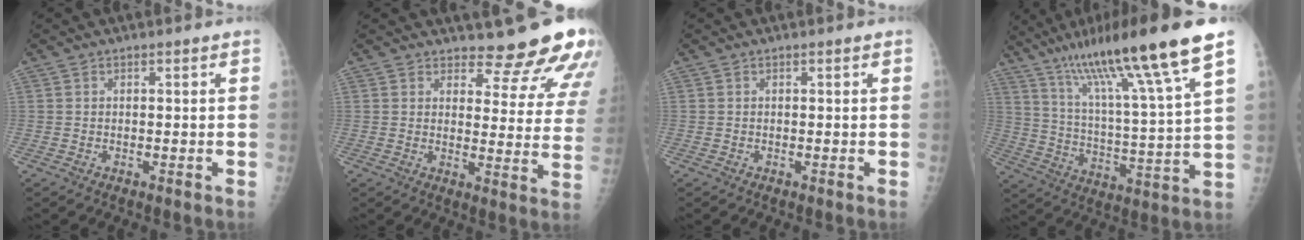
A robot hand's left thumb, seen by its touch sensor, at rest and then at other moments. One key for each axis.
{"total": 13.7, "fx": 12.6, "fy": 3.7, "fz": 3.9, "tx": -0.005, "ty": -0.113, "tz": 0.135}
{"total": 0.0}
{"total": 22.1, "fx": 14.2, "fy": 1.2, "fz": 16.8, "tx": -0.273, "ty": -0.041, "tz": 0.239}